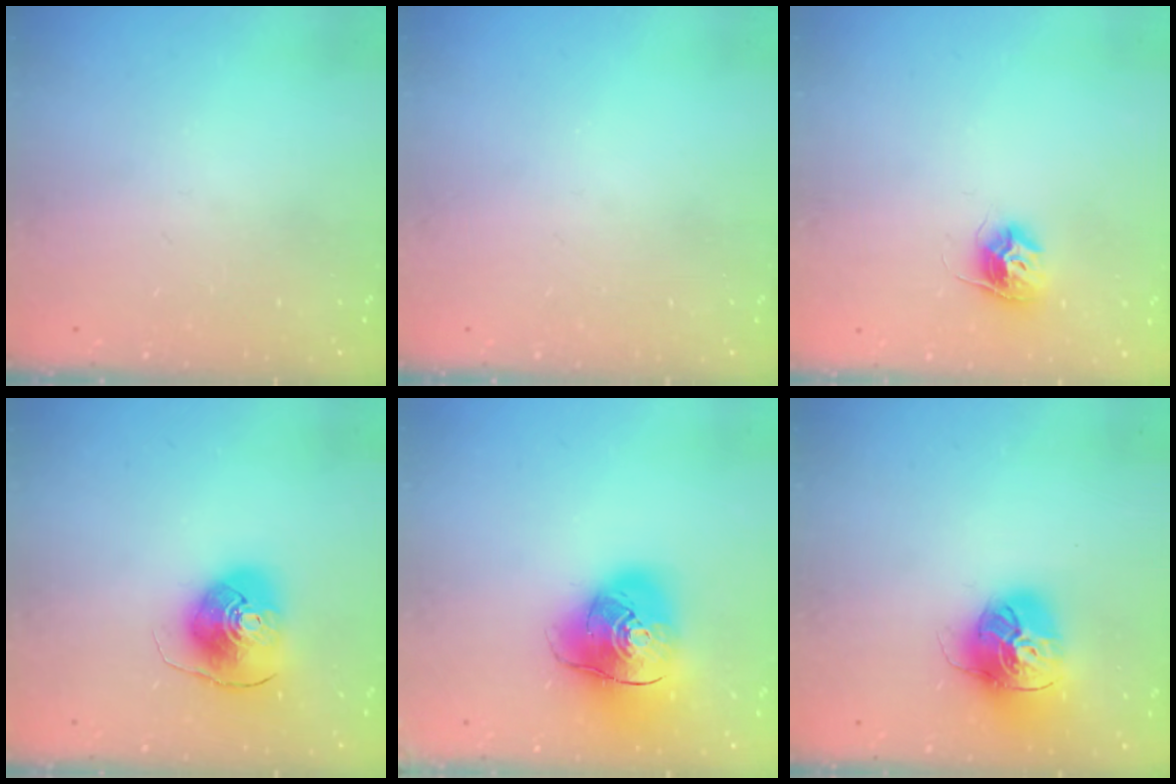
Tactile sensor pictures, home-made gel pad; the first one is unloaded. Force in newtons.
{"total": 0.0}
{"total": 9.3, "press": 9.3, "slide": 0.5}
{"total": 10.2, "press": 10.1, "slide": 1.5}
{"total": 14.8, "press": 14.7, "slide": 2.1}
{"total": 16.8, "press": 16.7, "slide": 1.9}